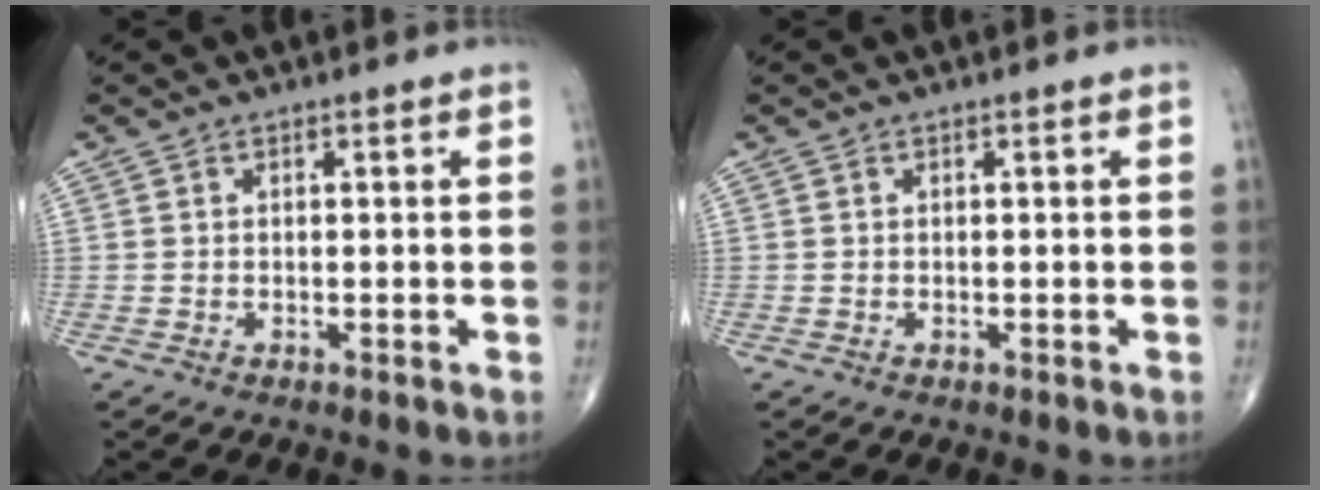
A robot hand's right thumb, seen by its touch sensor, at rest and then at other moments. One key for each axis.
{"total": 0.0}